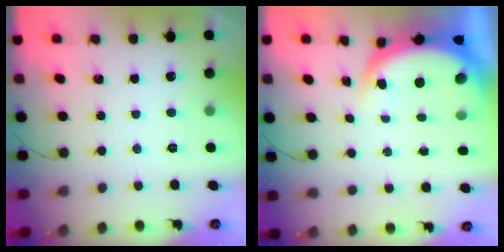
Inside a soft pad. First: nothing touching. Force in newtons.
{"total": 5.7, "press": 5.6, "slide": 0.8}